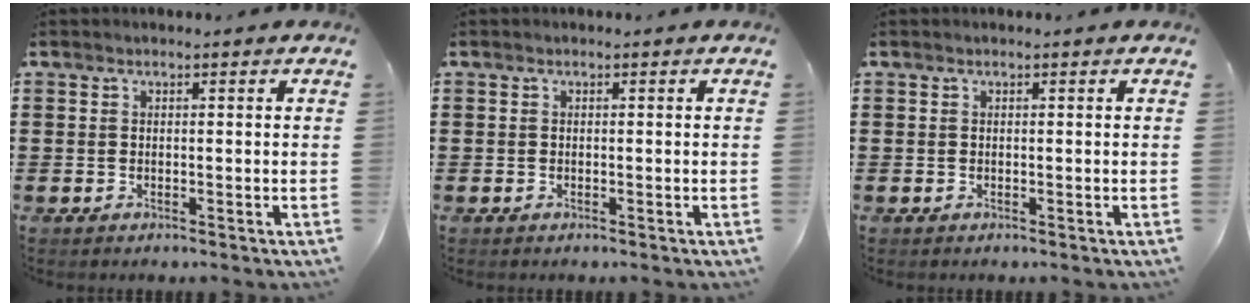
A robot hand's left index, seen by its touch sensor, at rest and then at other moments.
{"total": 0.0}
{"total": 0.0}